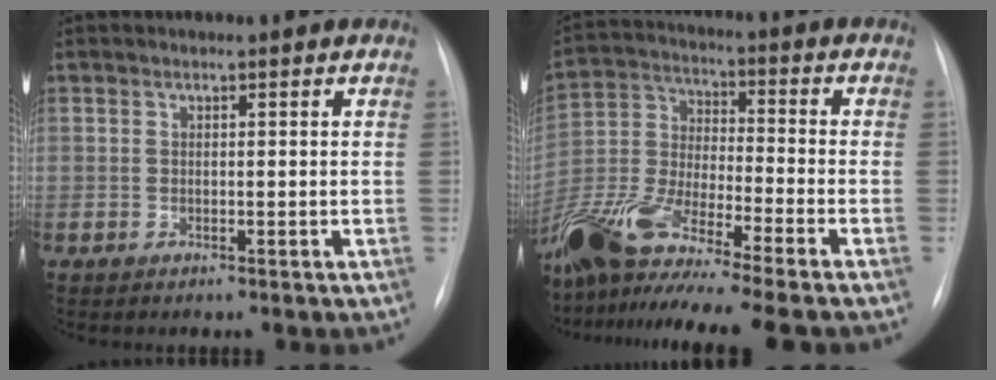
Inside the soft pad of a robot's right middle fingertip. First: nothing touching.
{"total": 18.2, "force": [-14.8, 0.1, 10.7], "torque": [-0.248, -0.029, -0.278]}